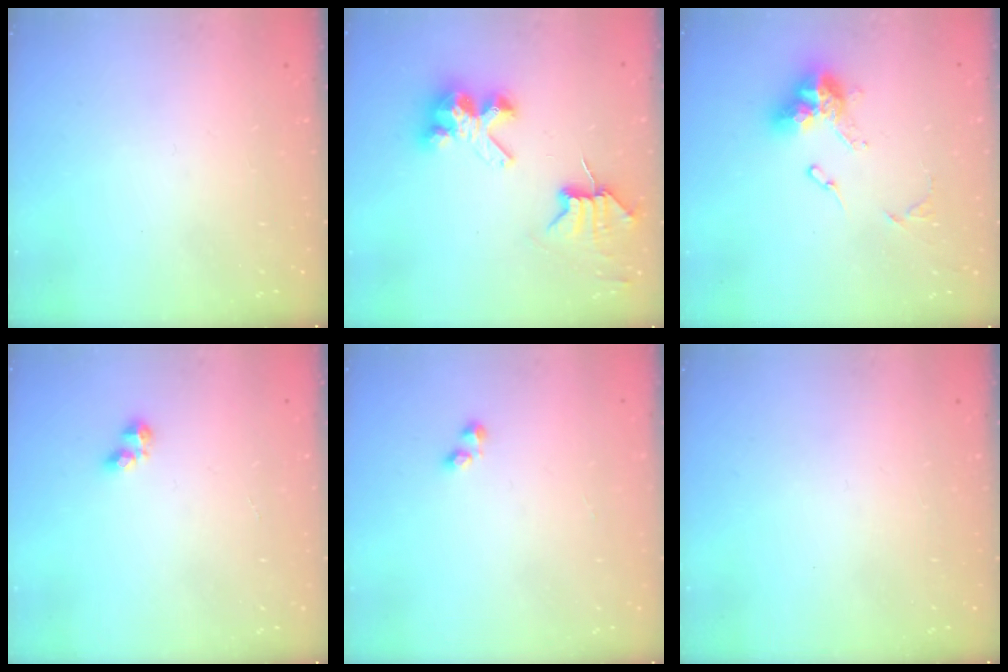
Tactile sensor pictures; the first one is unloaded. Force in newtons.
{"total": 7.7, "press": 7.7, "slide": 0.7}
{"total": 12.3, "press": 12.3, "slide": 1.2}
{"total": 2.6, "press": 2.5, "slide": 0.5}
{"total": 1.6, "press": 1.5, "slide": 0.4}
{"total": 0.0}